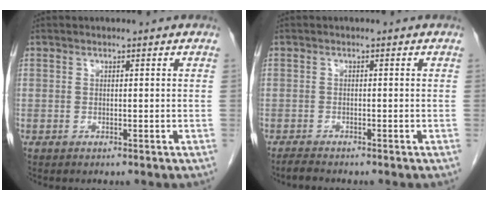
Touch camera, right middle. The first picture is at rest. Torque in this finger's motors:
{"motor_torque": [-0.05, 0.09, -0.03, 0.00]}